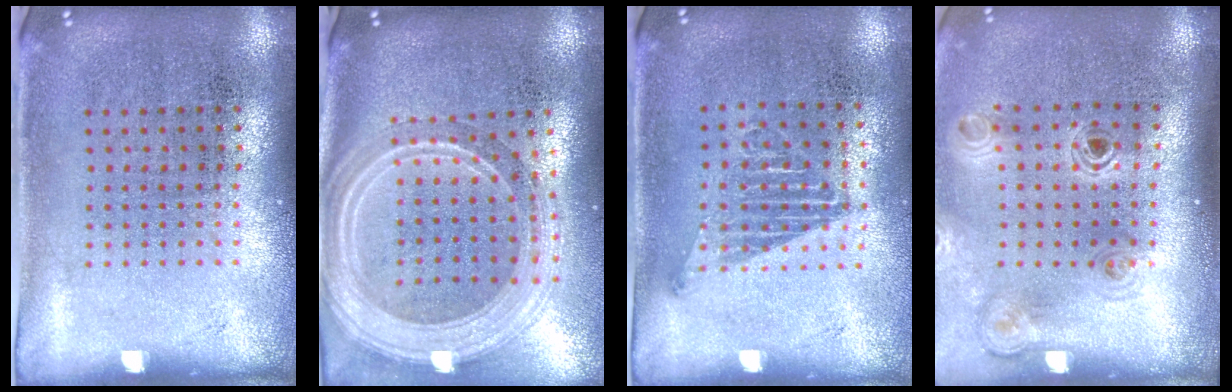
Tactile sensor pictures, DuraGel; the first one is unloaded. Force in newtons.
{"total": 2.9, "press": 2.4, "slide": 1.6}
{"total": 1.2, "press": 1.0, "slide": 0.6}
{"total": 1.1, "press": 1.1, "slide": 0.2}